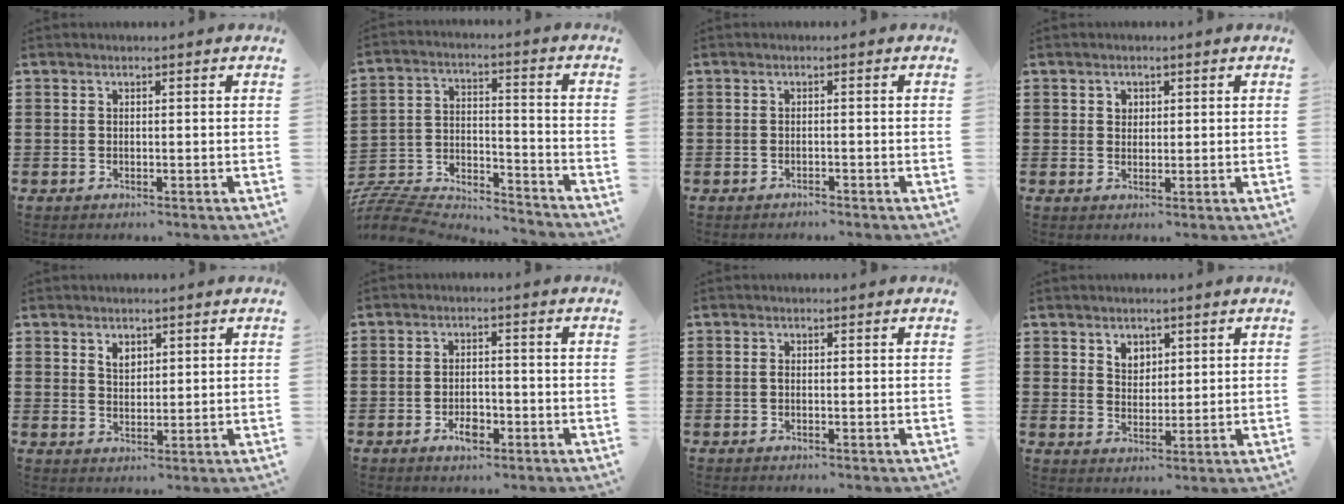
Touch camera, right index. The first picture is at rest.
{"total": 7.1, "force": [-6.8, 1.5, 1.1], "torque": [-0.038, -0.004, -0.140]}
{"total": 0.8, "force": [-0.8, 0.1, 0.1], "torque": [-0.005, 0.001, -0.017]}
{"total": 1.5, "force": [0.6, 1.3, 0.4], "torque": [-0.012, 0.007, 0.011]}
{"total": 2.3, "force": [1.5, 1.5, 1.0], "torque": [-0.025, 0.005, 0.027]}
{"total": 3.8, "force": [-1.8, 1.9, 2.8], "torque": [-0.039, 0.002, -0.033]}
{"total": 0.6, "force": [-0.2, 0.3, 0.5], "torque": [-0.013, -0.003, -0.002]}
{"total": 3.0, "force": [1.9, 2.2, 0.6], "torque": [-0.021, 0.010, 0.035]}